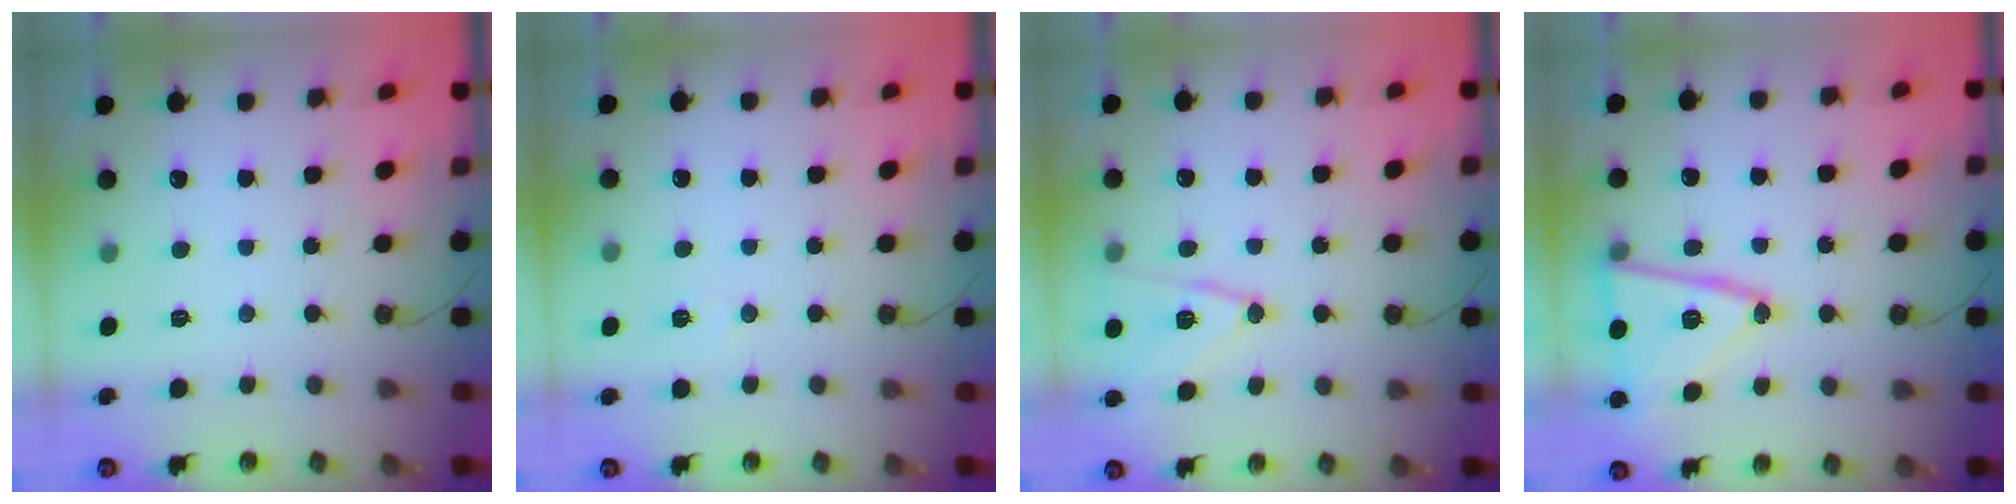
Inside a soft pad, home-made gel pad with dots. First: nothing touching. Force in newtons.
{"total": 5.4, "press": 3.0, "slide": 4.4}
{"total": 12.6, "press": 12.3, "slide": 2.4}
{"total": 16.1, "press": 15.9, "slide": 2.6}